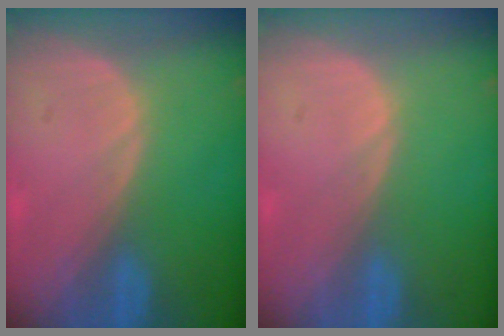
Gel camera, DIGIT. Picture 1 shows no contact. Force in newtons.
{"total": 0.0}